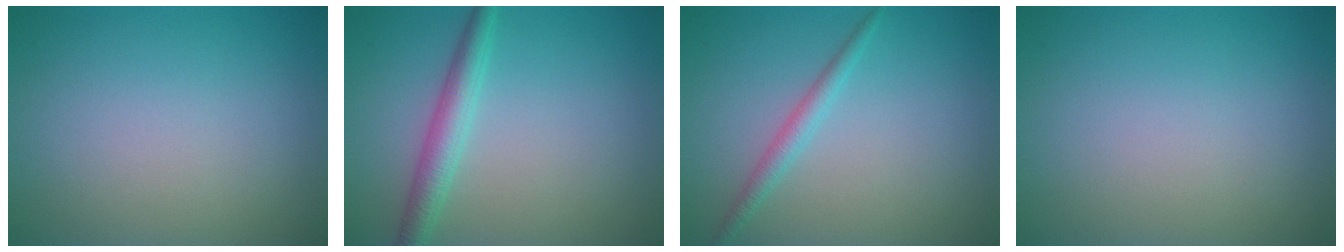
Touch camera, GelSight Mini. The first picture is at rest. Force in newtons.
{"total": 2.9, "press": 2.9, "slide": 0.0}
{"total": 1.7, "press": 1.7, "slide": 0.1}
{"total": 0.0}